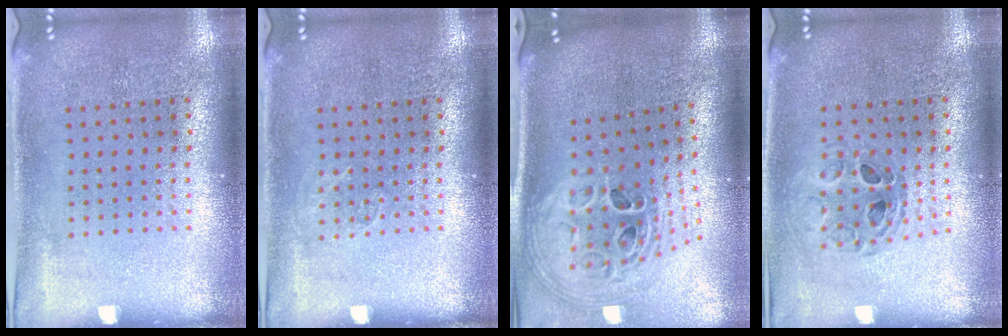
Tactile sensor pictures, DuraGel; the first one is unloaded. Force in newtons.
{"total": 0.7, "press": 0.7, "slide": 0.1}
{"total": 2.8, "press": 2.0, "slide": 1.9}
{"total": 0.9, "press": 0.9, "slide": 0.1}